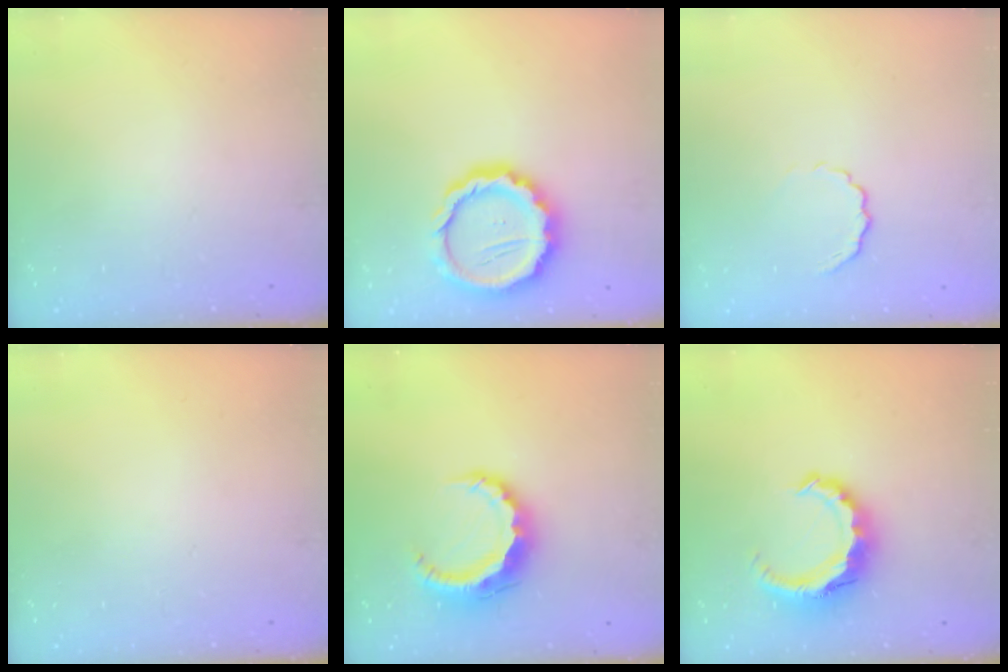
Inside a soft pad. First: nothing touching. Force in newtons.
{"total": 15.3, "press": 15.0, "slide": 2.9}
{"total": 3.9, "press": 3.9, "slide": 0.8}
{"total": 0.0}
{"total": 9.3, "press": 9.3, "slide": 1.2}
{"total": 9.1, "press": 9.0, "slide": 1.5}